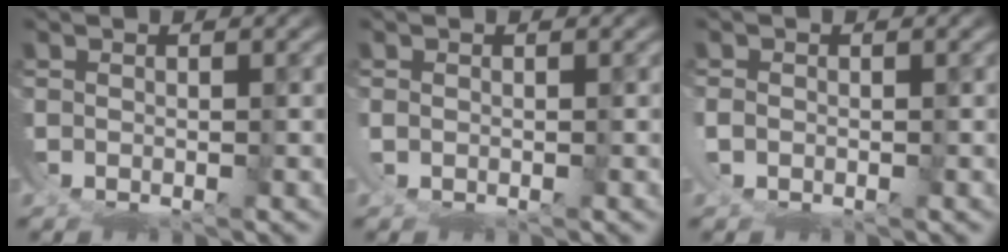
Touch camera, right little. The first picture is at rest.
{"total": 0.6, "force": [0.2, -0.5, 0.3], "torque": [-0.012, -0.007, 0.010]}
{"total": 0.6, "force": [-0.1, -0.3, 0.5], "torque": [-0.017, -0.003, 0.002]}